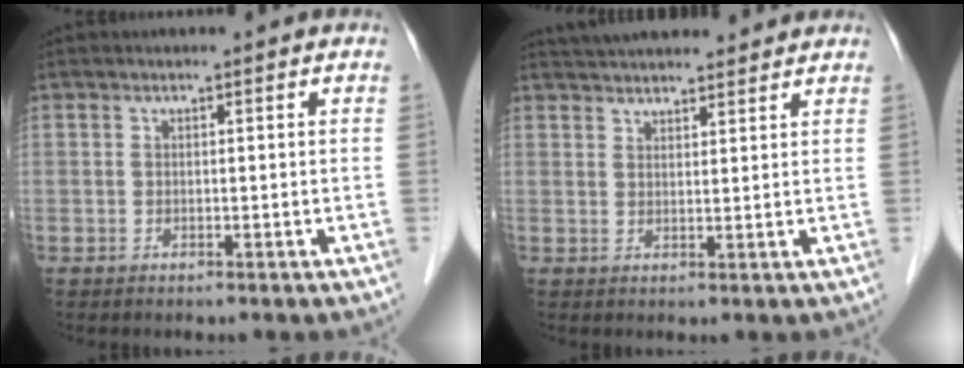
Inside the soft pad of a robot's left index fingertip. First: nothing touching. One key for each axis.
{"total": 11.1, "fx": 10.1, "fy": 2.7, "fz": 3.7, "tx": -0.051, "ty": 0.035, "tz": 0.148}